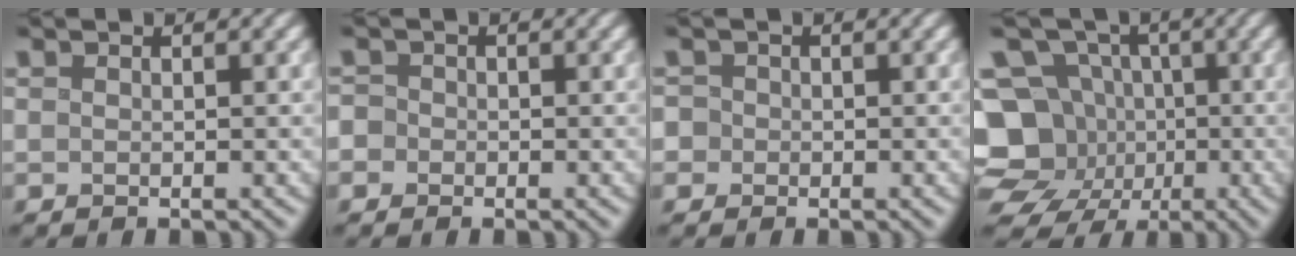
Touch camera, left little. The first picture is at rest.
{"total": 3.2, "force": [-0.8, 3.0, 0.8], "torque": [-0.003, 0.017, -0.041]}
{"total": 3.5, "force": [-0.1, 3.3, 1.1], "torque": [-0.018, 0.027, -0.024]}
{"total": 14.5, "force": [-4.4, 12.7, 5.4], "torque": [-0.122, -0.011, -0.094]}